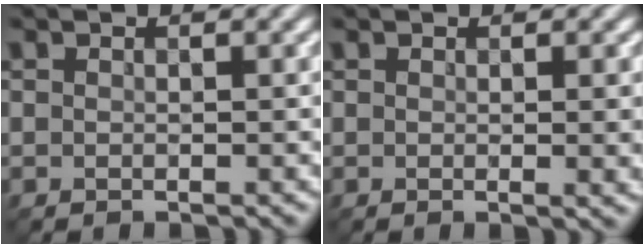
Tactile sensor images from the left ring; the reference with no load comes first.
{"total": 3.1, "force": [0.1, 0.9, 2.9], "torque": [-0.029, 0.000, 0.002]}